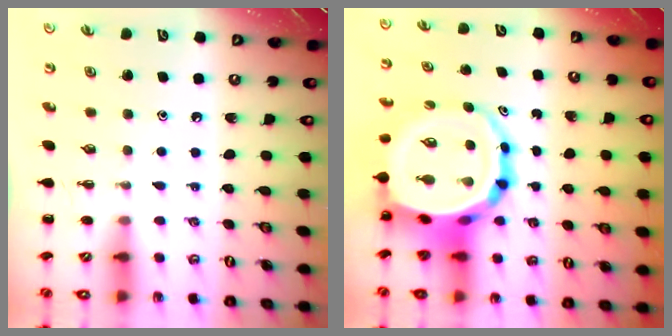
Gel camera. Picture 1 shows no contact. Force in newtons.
{"total": 15.3, "press": 14.8, "slide": 3.9}